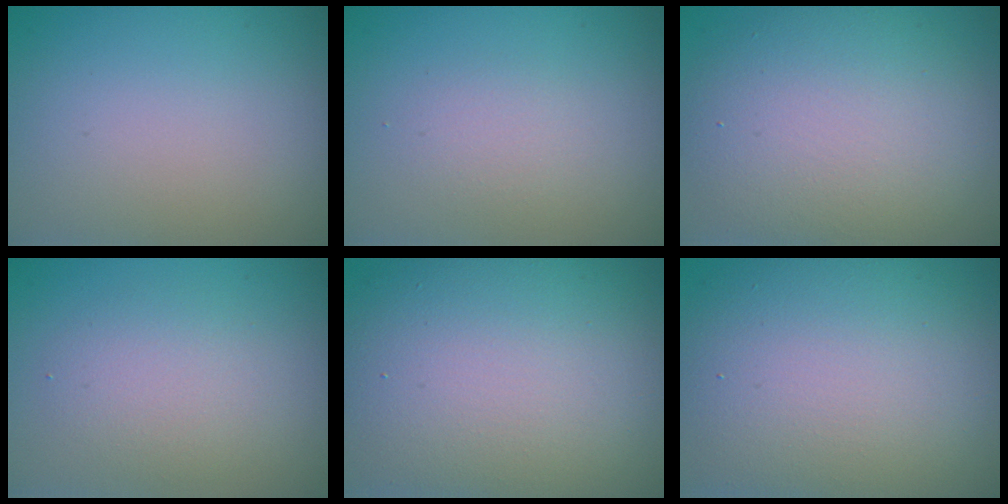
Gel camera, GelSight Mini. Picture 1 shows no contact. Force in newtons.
{"total": 1.4, "press": 1.4, "slide": 0.1}
{"total": 8.6, "press": 8.6, "slide": 0.4}
{"total": 2.9, "press": 2.9, "slide": 0.2}
{"total": 12.2, "press": 12.2, "slide": 0.8}
{"total": 11.1, "press": 11.1, "slide": 0.5}